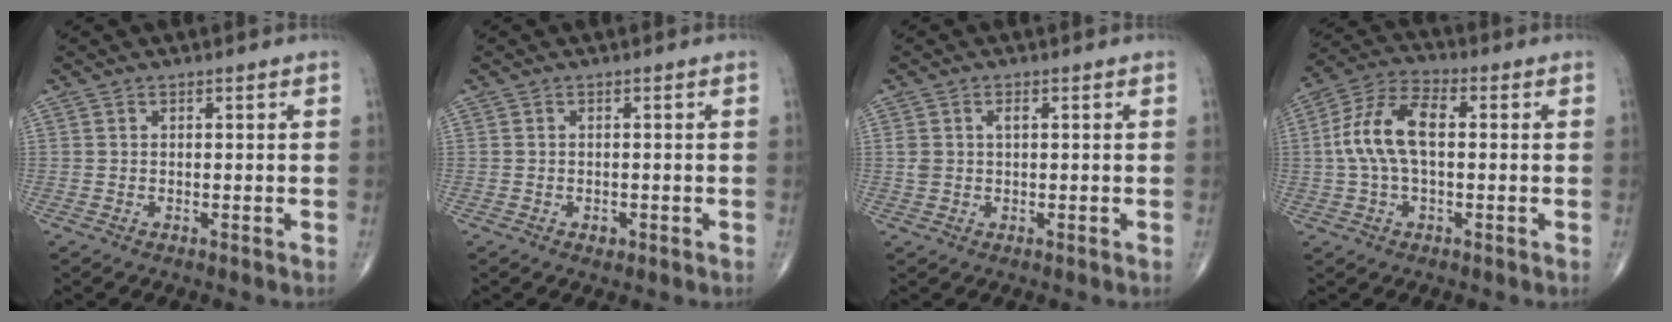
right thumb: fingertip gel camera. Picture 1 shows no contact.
{"total": 1.1, "force": [-0.5, 0.8, 0.6], "torque": [-0.008, 0.001, -0.006]}
{"total": 2.4, "force": [0.5, 1.4, 1.8], "torque": [-0.045, 0.009, 0.013]}
{"total": 11.3, "force": [0.6, 5.8, 9.7], "torque": [-0.202, 0.033, 0.006]}